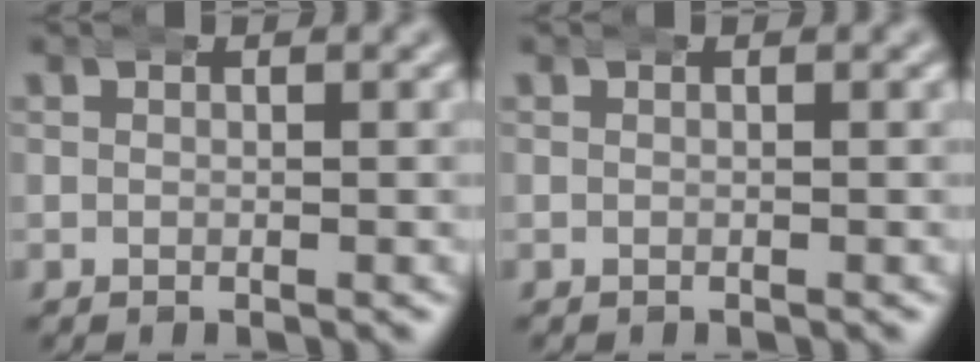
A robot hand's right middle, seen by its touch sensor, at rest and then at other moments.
{"total": 0.0}